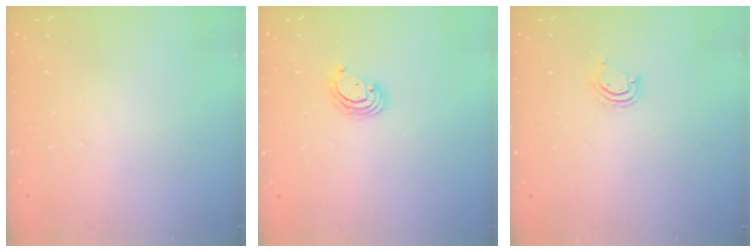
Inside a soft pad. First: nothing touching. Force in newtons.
{"total": 4.0, "press": 3.9, "slide": 0.2}
{"total": 2.7, "press": 2.7, "slide": 0.2}